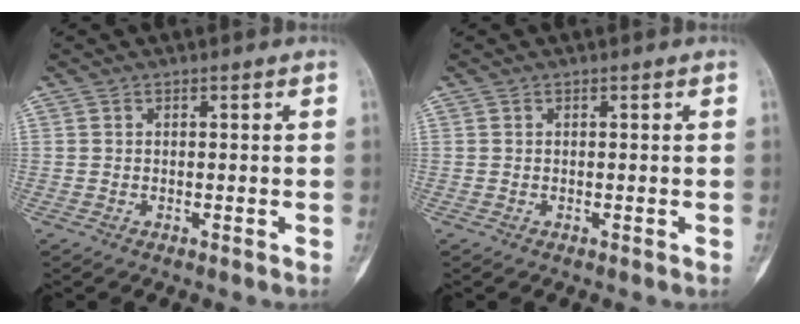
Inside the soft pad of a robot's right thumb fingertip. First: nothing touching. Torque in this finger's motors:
{"motor_torque": [-0.01, 0.00, 0.06, -0.07, 0.01]}